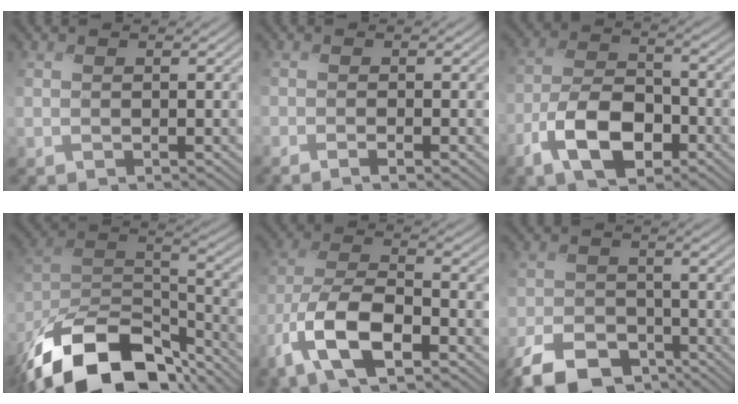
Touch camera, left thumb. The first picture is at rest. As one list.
[{"total": 1.7, "force": [-1.1, -0.3, 1.3], "torque": [-0.022, 0.003, -0.022]}, {"total": 9.5, "force": [-4.9, 4.4, 6.8], "torque": [-0.135, 0.004, -0.105]}, {"total": 17.9, "force": [-12.6, 8.0, 10.0], "torque": [-0.232, -0.027, -0.212]}, {"total": 11.3, "force": [-6.0, 4.1, 8.7], "torque": [-0.178, -0.004, -0.128]}, {"total": 8.5, "force": [-6.2, 4.2, 3.9], "torque": [-0.079, -0.011, -0.118]}]